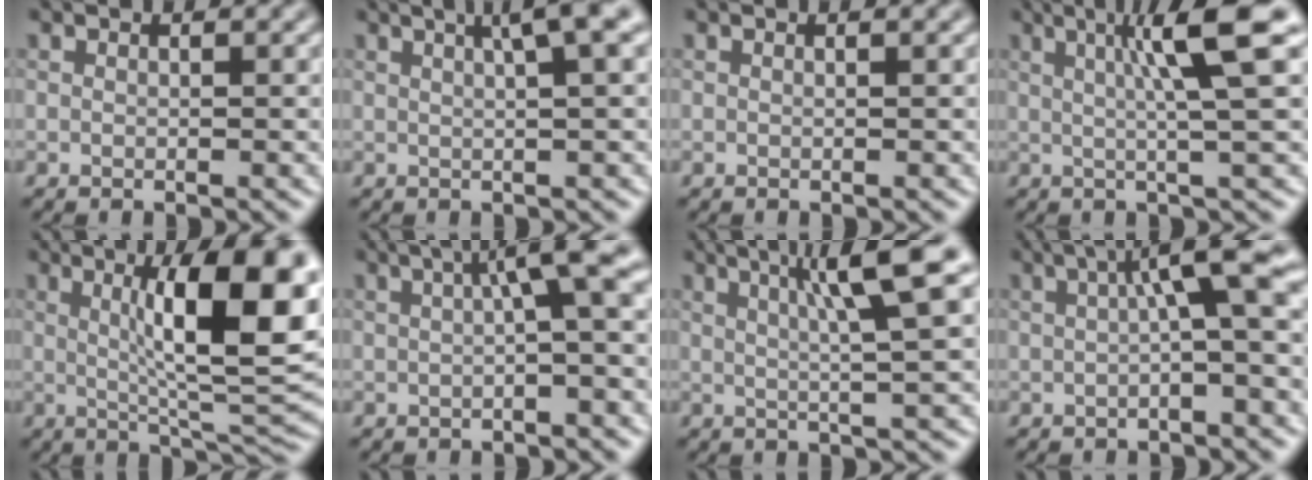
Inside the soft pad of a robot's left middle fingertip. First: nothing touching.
{"total": 4.3, "force": [1.7, 0.8, 3.9], "torque": [-0.046, 0.015, 0.021]}
{"total": 0.0}
{"total": 6.8, "force": [1.7, 0.8, 6.5], "torque": [-0.094, 0.018, 0.026]}
{"total": 12.2, "force": [2.5, 2.8, 11.6], "torque": [-0.158, 0.006, 0.039]}
{"total": 5.0, "force": [0.9, 0.7, 4.8], "torque": [-0.071, 0.019, 0.010]}
{"total": 7.2, "force": [2.6, 0.9, 6.6], "torque": [-0.088, 0.018, 0.042]}
{"total": 5.7, "force": [1.0, 0.7, 5.5], "torque": [-0.087, 0.015, 0.009]}